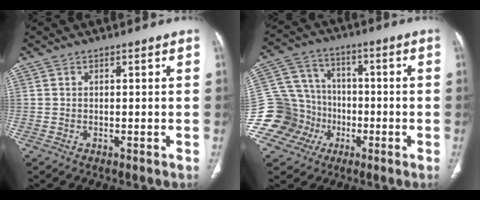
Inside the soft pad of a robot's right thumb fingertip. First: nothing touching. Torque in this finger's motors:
{"motor_torque": [-0.02, -0.15, -0.16, -0.05, -0.02]}